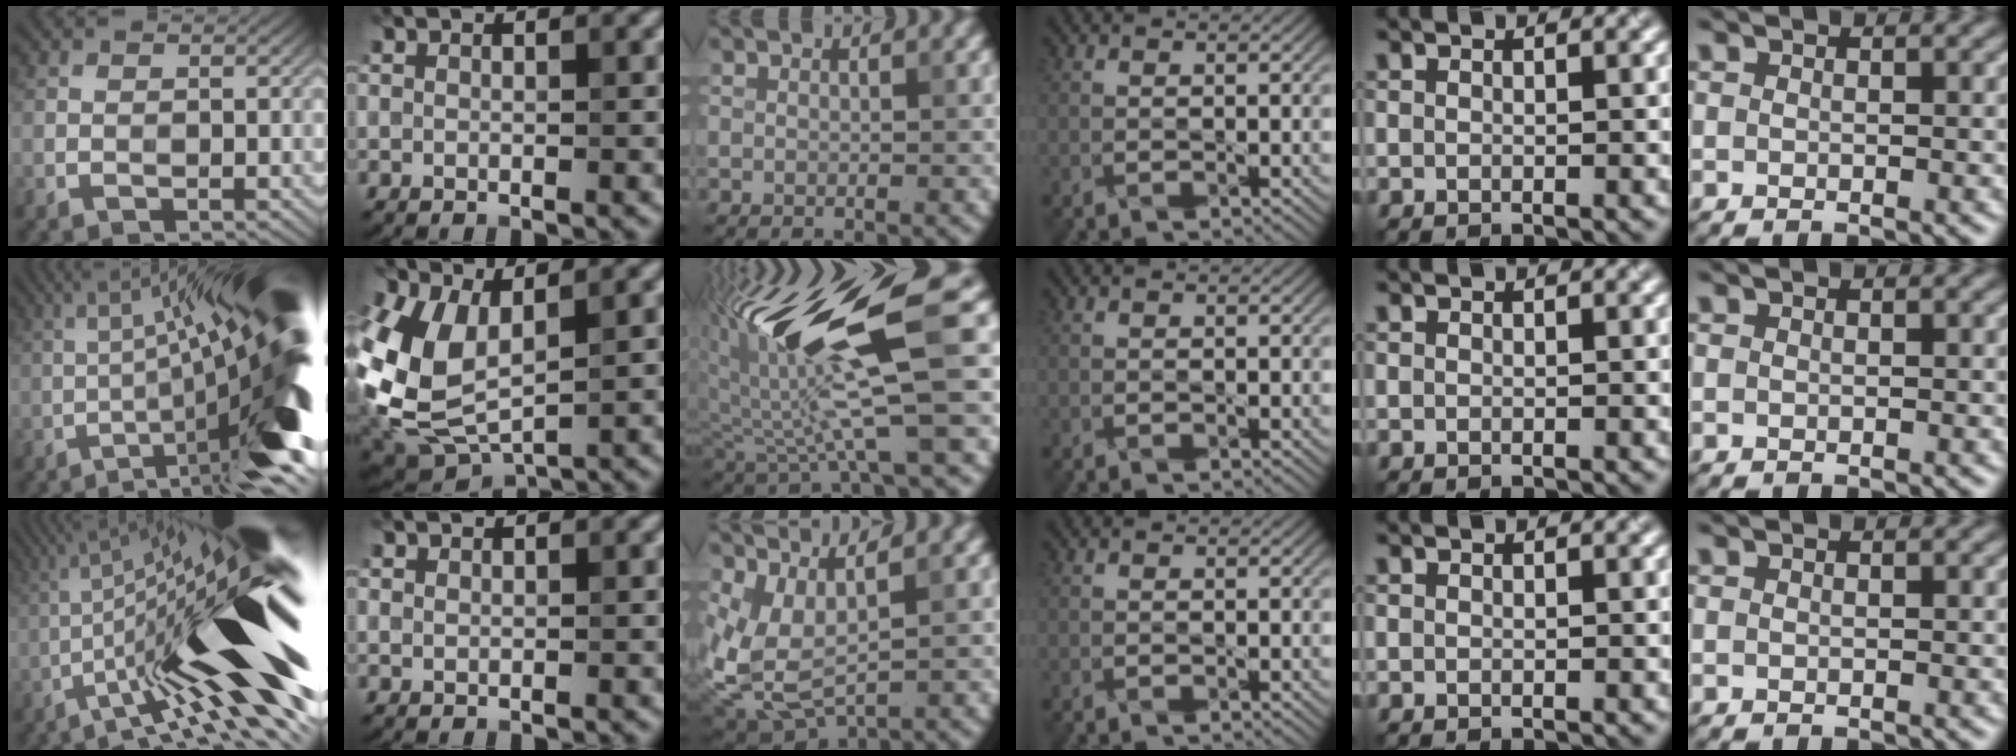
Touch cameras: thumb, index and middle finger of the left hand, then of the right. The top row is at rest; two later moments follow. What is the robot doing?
{"motion": "shake", "object": "medicine bottle"}